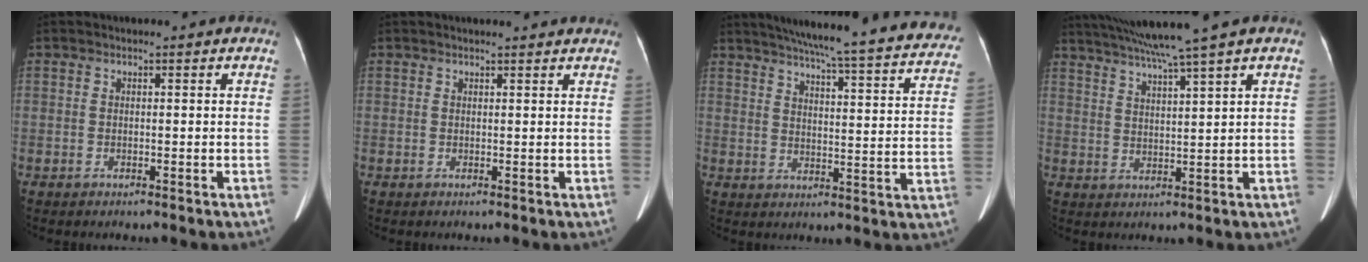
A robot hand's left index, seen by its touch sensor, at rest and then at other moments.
{"total": 4.0, "force": [3.8, 0.1, 1.2], "torque": [-0.012, 0.011, 0.036]}
{"total": 30.2, "force": [26.7, 2.8, 13.7], "torque": [-0.198, -0.059, 0.314]}
{"total": 10.0, "force": [7.9, -2.1, 5.7], "torque": [-0.097, 0.014, 0.128]}